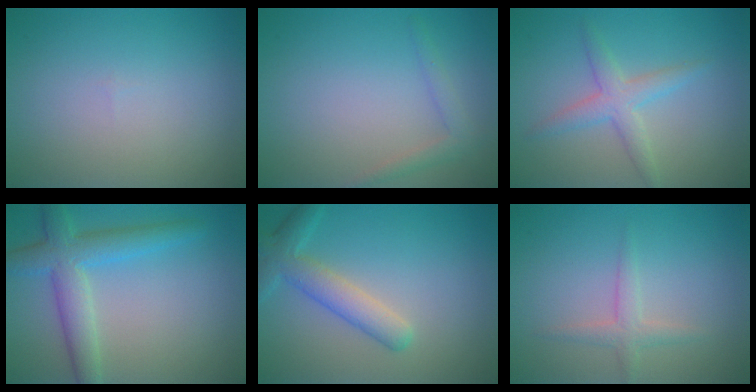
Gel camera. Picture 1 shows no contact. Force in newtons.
{"total": 1.5, "press": 1.5, "slide": 0.1}
{"total": 2.7, "press": 2.7, "slide": 0.0}
{"total": 4.8, "press": 4.8, "slide": 0.2}
{"total": 3.8, "press": 3.8, "slide": 0.2}
{"total": 1.7, "press": 1.7, "slide": 0.0}